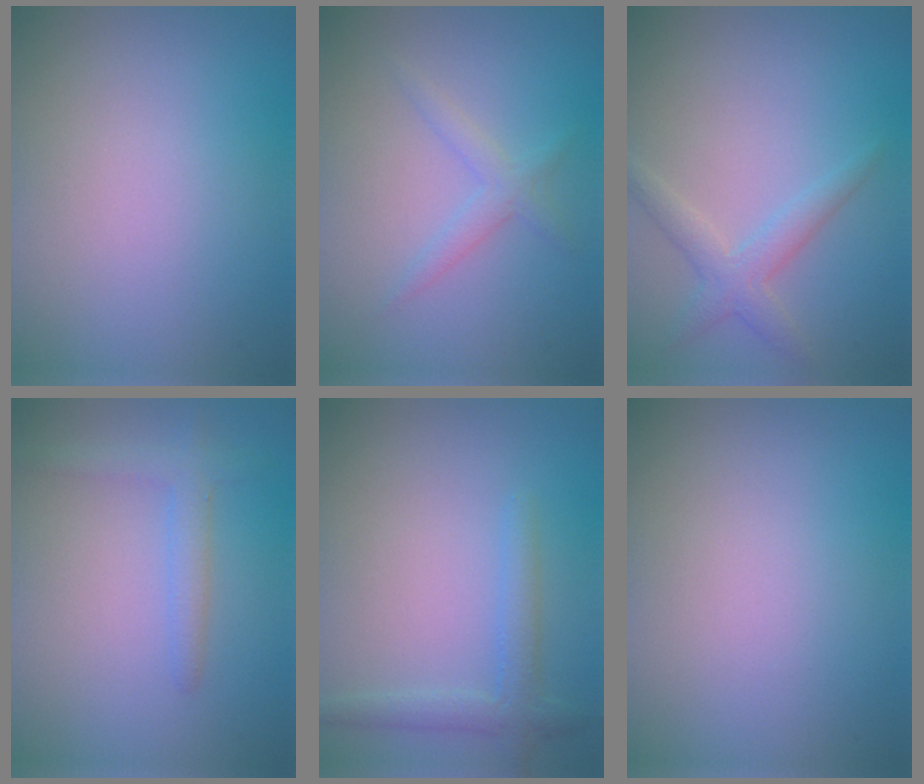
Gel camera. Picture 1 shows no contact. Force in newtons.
{"total": 1.7, "press": 1.7, "slide": 0.1}
{"total": 2.6, "press": 2.6, "slide": 0.0}
{"total": 2.1, "press": 2.1, "slide": 0.1}
{"total": 2.3, "press": 2.3, "slide": 0.2}
{"total": 0.0}